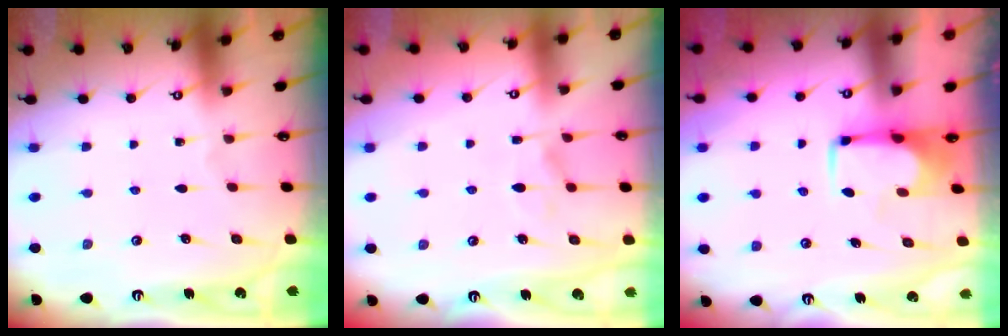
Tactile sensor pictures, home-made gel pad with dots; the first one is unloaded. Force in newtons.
{"total": 1.2, "press": 0.8, "slide": 0.9}
{"total": 1.0, "press": 1.0, "slide": 0.1}